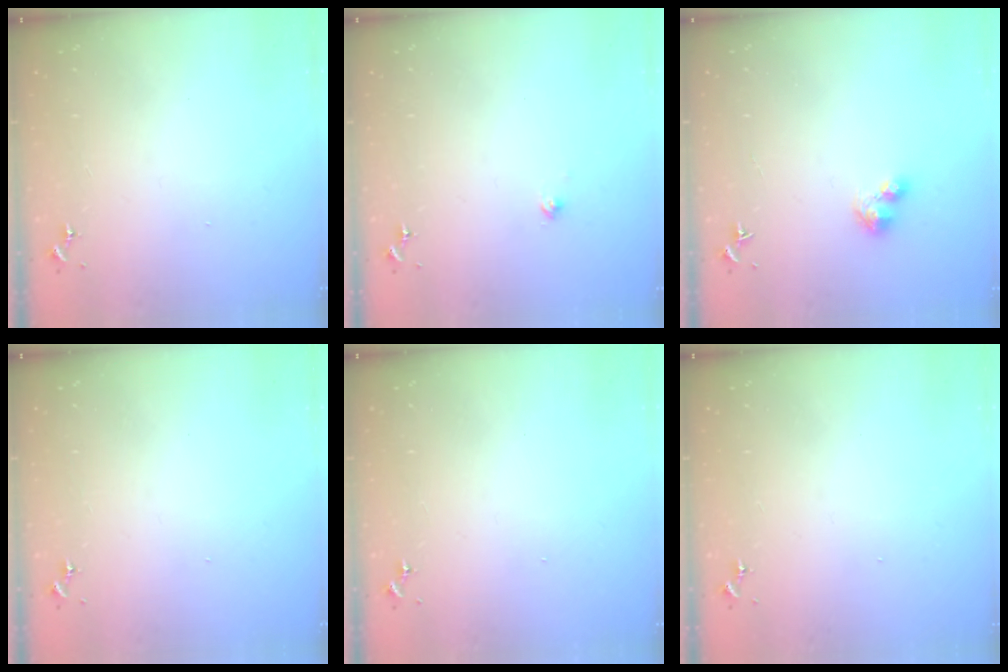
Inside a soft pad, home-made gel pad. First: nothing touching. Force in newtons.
{"total": 2.3, "press": 2.3, "slide": 0.2}
{"total": 4.4, "press": 4.4, "slide": 0.5}
{"total": 0.0}
{"total": 0.0}
{"total": 0.0}